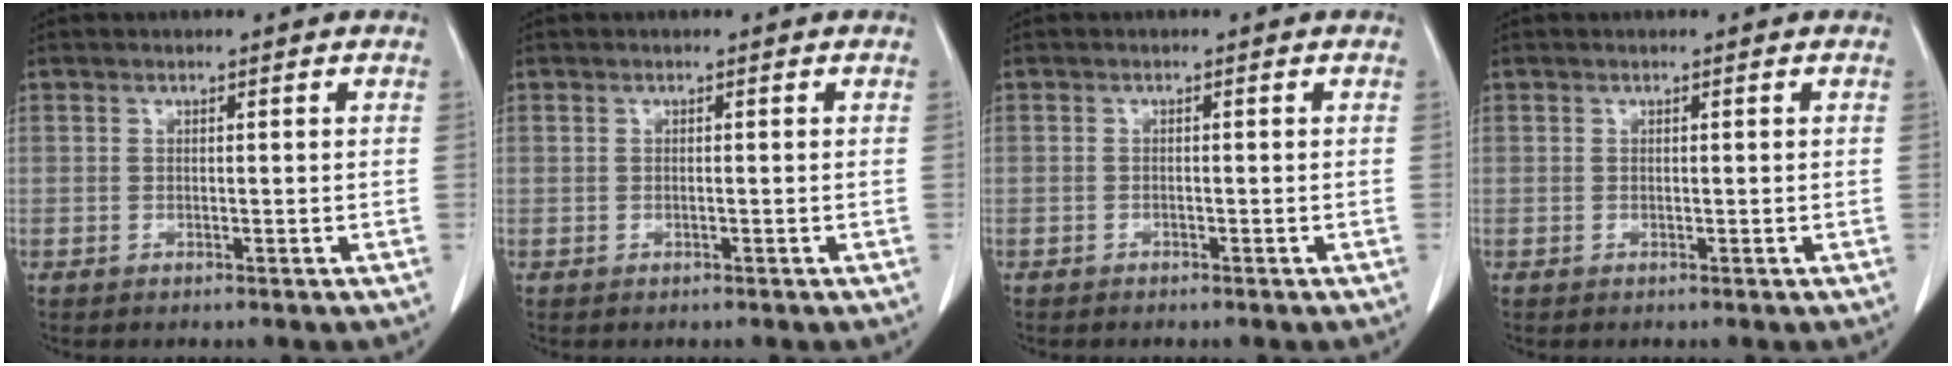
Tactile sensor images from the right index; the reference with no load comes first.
{"total": 0.0}
{"total": 0.0}
{"total": 0.0}